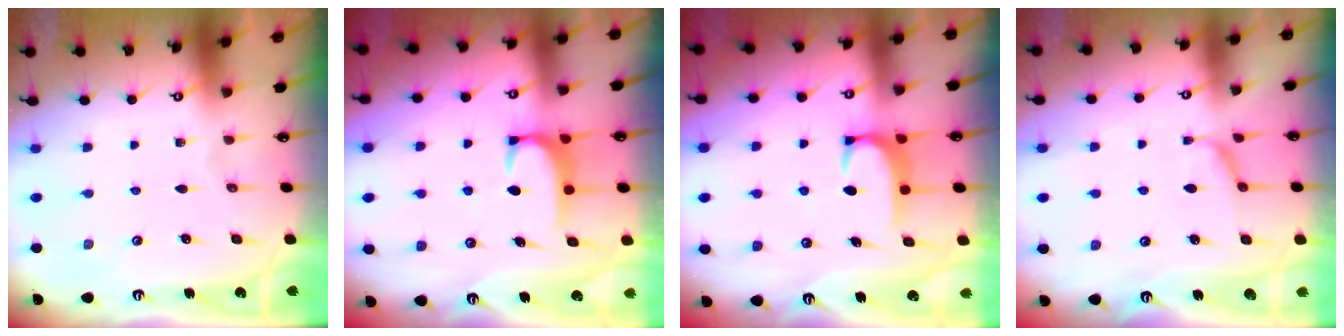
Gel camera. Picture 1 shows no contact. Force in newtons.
{"total": 2.0, "press": 1.9, "slide": 0.6}
{"total": 2.0, "press": 1.9, "slide": 0.5}
{"total": 2.3, "press": 2.0, "slide": 1.1}